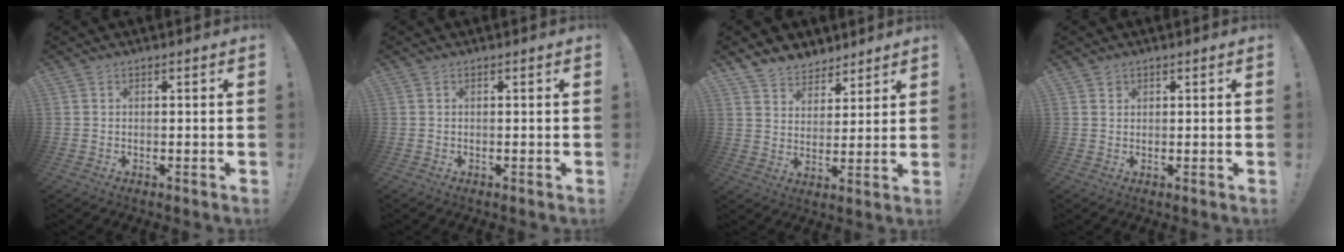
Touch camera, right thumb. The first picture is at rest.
{"total": 0.0}
{"total": 7.3, "force": [5.8, 4.4, 0.6], "torque": [-0.018, -0.047, 0.114]}
{"total": 1.2, "force": [0.9, 0.8, 0.1], "torque": [0.011, -0.006, 0.015]}